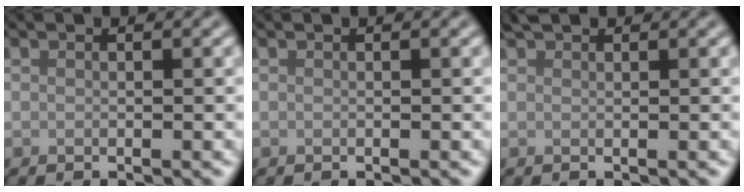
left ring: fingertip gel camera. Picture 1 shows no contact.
{"total": 0.0}
{"total": 1.1, "force": [1.1, 0.2, 0.1], "torque": [-0.004, 0.003, 0.022]}